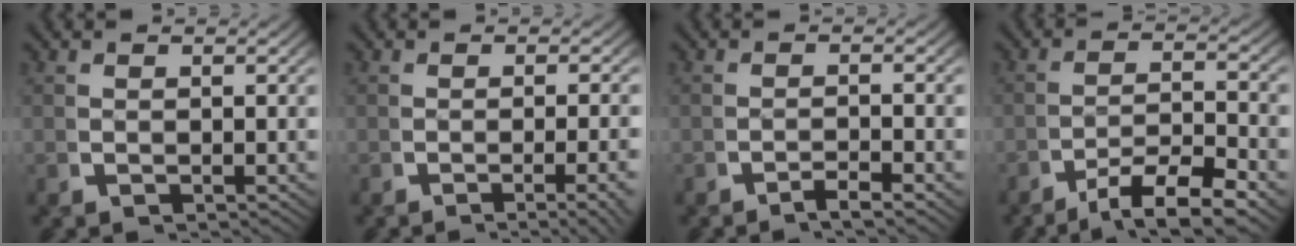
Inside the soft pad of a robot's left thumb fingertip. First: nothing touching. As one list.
[{"total": 3.5, "force": [-1.7, 0.5, 3.0], "torque": [-0.045, -0.001, -0.027]}, {"total": 1.6, "force": [-1.2, -0.1, 0.9], "torque": [-0.016, 0.000, -0.028]}, {"total": 5.9, "force": [-3.0, 2.7, 4.4], "torque": [-0.070, -0.017, -0.042]}]